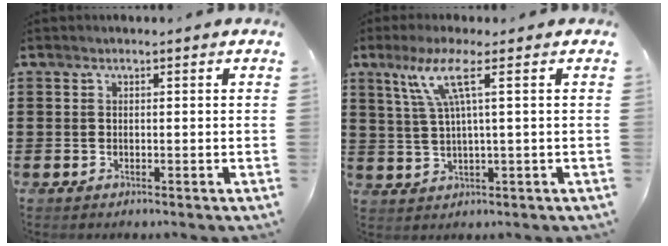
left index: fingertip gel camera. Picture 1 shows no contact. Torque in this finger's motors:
{"motor_torque": [2.14, 0.00, 0.30, 0.16]}